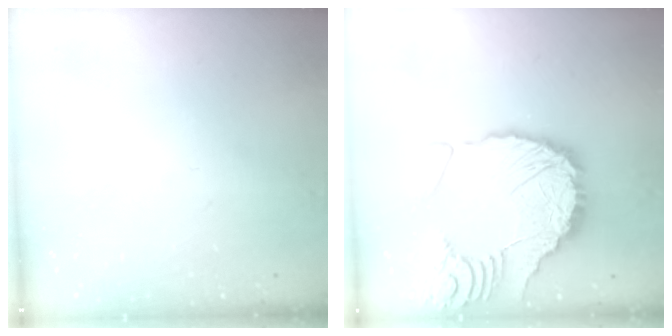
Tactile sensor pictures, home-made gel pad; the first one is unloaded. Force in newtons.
{"total": 15.7, "press": 15.6, "slide": 1.9}